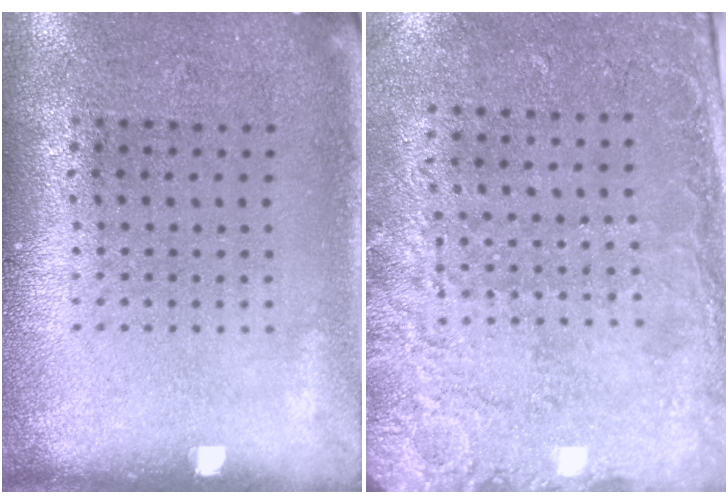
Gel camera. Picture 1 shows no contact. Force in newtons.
{"total": 2.6, "press": 2.1, "slide": 1.5}